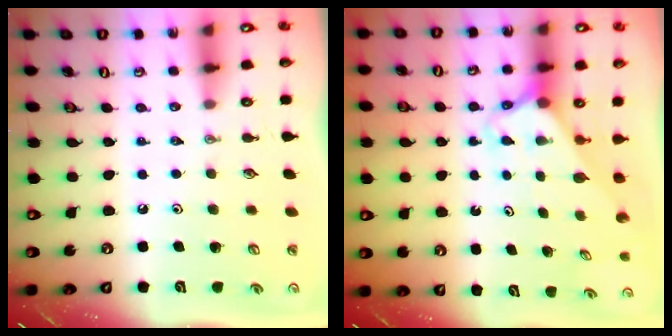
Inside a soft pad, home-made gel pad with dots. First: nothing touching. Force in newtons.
{"total": 2.4, "press": 2.4, "slide": 0.1}